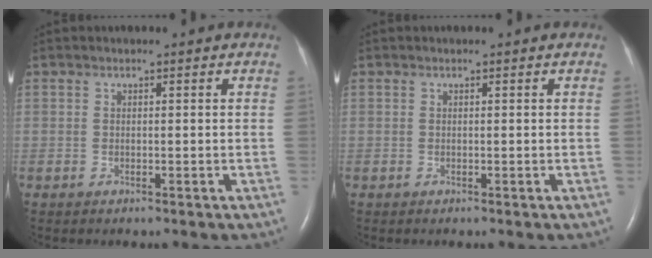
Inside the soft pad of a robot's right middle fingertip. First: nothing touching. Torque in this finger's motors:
{"motor_torque": [-0.01, 0.02, 0.01, 0.01]}